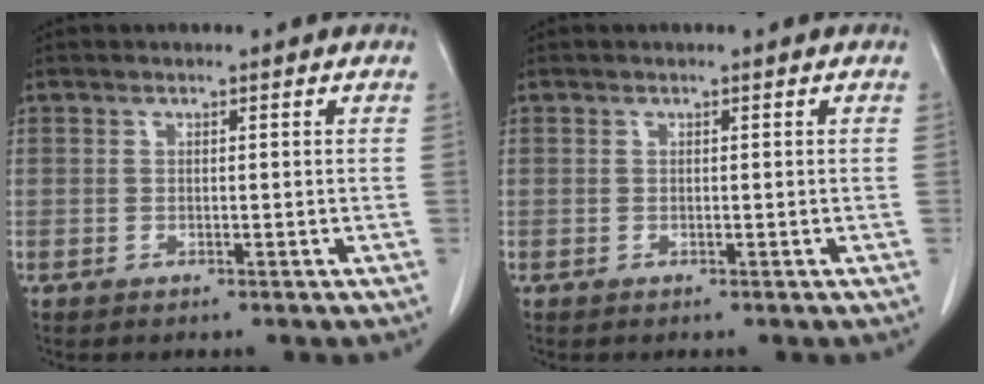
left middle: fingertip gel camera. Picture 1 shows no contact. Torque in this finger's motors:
{"motor_torque": [0.17, -0.29, -0.04, -0.01]}